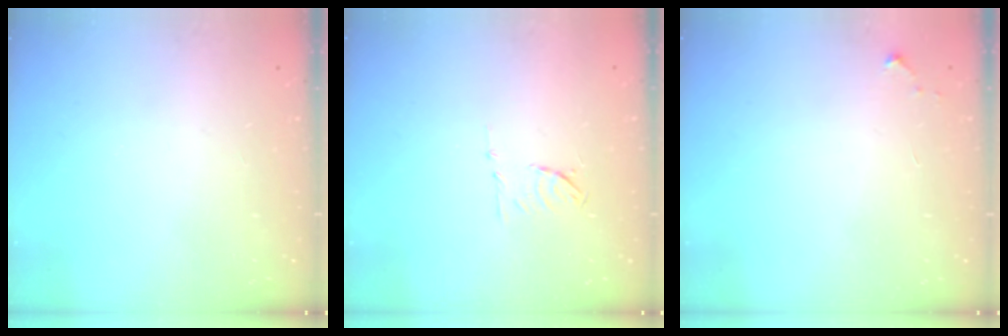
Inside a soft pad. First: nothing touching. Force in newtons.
{"total": 5.8, "press": 5.7, "slide": 1.1}
{"total": 2.6, "press": 2.6, "slide": 0.4}